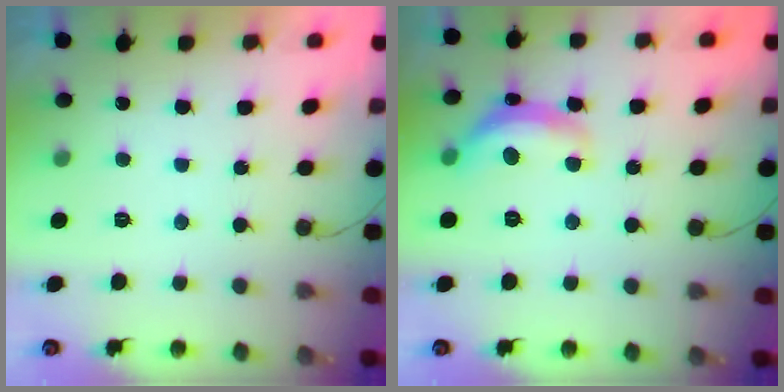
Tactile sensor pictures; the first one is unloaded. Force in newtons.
{"total": 14.2, "press": 14.2, "slide": 0.9}